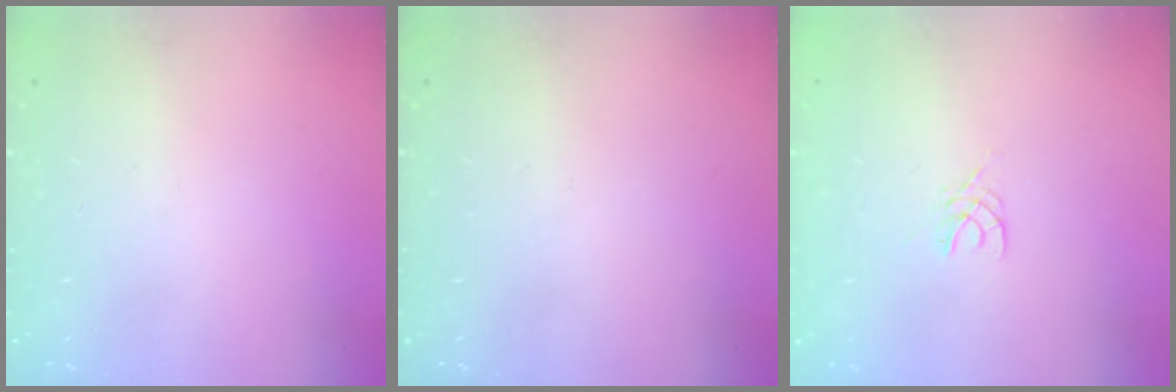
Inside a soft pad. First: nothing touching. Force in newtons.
{"total": 0.0}
{"total": 2.5, "press": 2.5, "slide": 0.4}